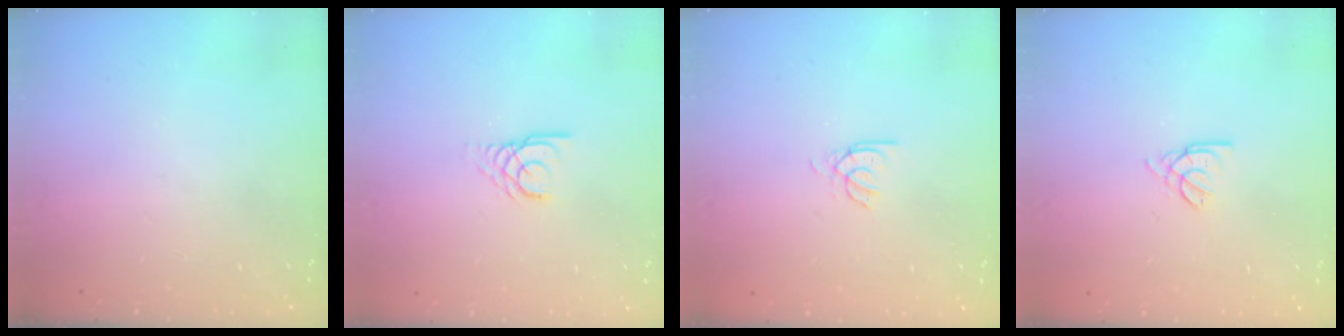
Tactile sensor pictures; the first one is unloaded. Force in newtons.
{"total": 1.3, "press": 1.3, "slide": 0.2}
{"total": 2.4, "press": 2.3, "slide": 0.4}
{"total": 2.5, "press": 2.5, "slide": 0.5}